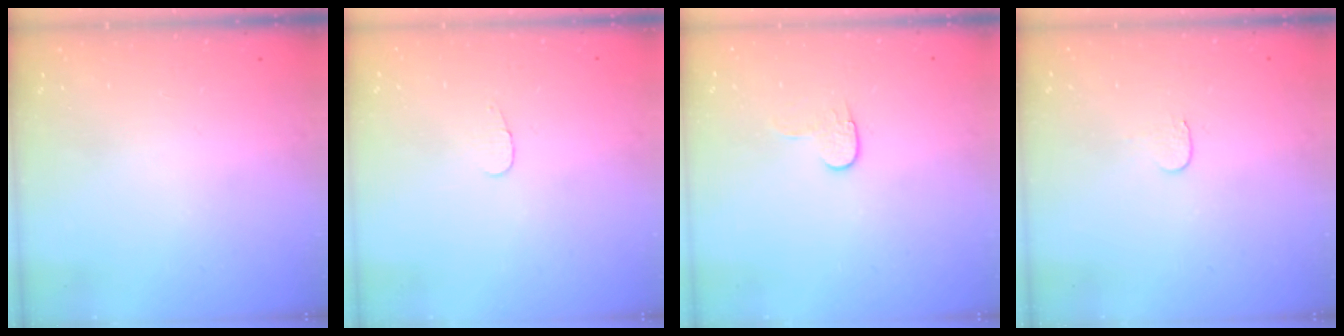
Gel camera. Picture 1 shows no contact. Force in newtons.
{"total": 2.8, "press": 2.8, "slide": 0.3}
{"total": 6.2, "press": 6.2, "slide": 0.5}
{"total": 3.7, "press": 3.7, "slide": 0.4}